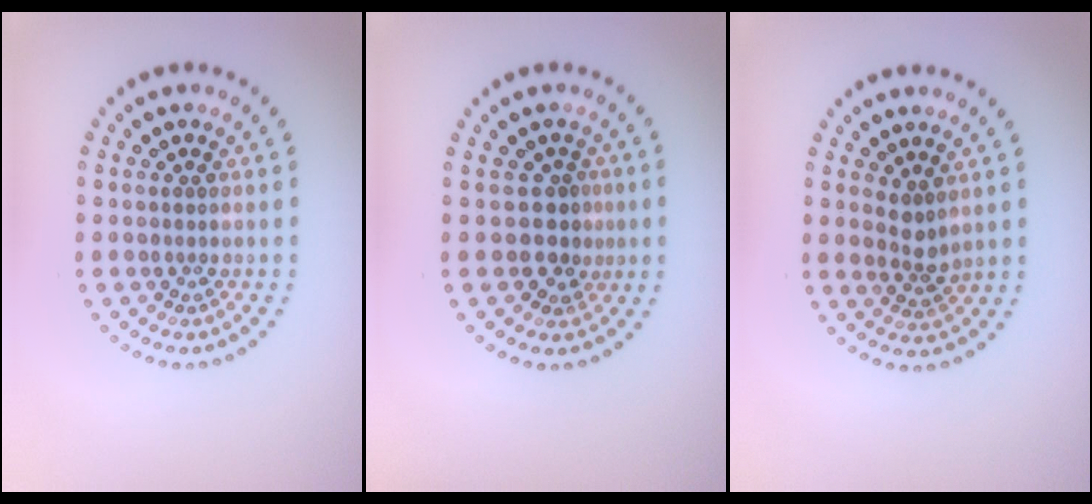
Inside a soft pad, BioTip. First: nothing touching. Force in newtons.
{"total": 2.4, "press": 2.1, "slide": 1.3}
{"total": 1.7, "press": 1.4, "slide": 1.0}